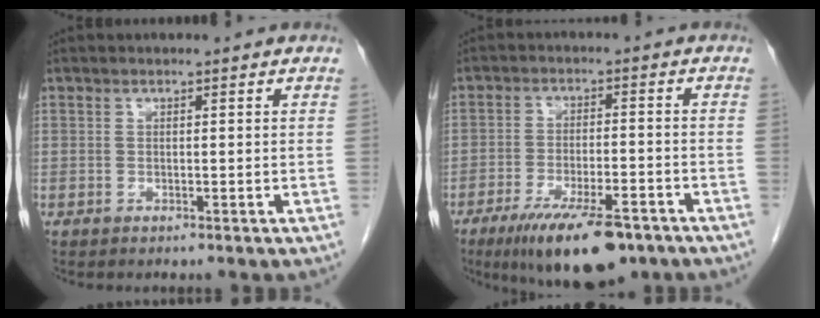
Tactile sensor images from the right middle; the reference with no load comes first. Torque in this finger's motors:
{"motor_torque": [1.08, -1.06, 0.24, 0.10]}